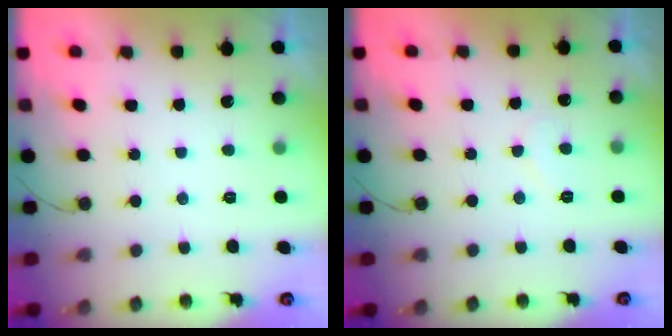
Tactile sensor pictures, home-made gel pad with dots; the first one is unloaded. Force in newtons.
{"total": 5.5, "press": 5.5, "slide": 0.5}